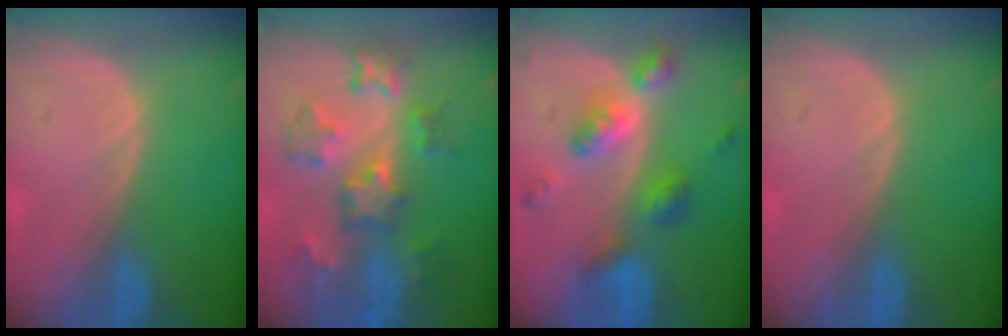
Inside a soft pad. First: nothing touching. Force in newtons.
{"total": 8.8, "press": 7.8, "slide": 4.0}
{"total": 7.4, "press": 7.4, "slide": 0.5}
{"total": 0.0}